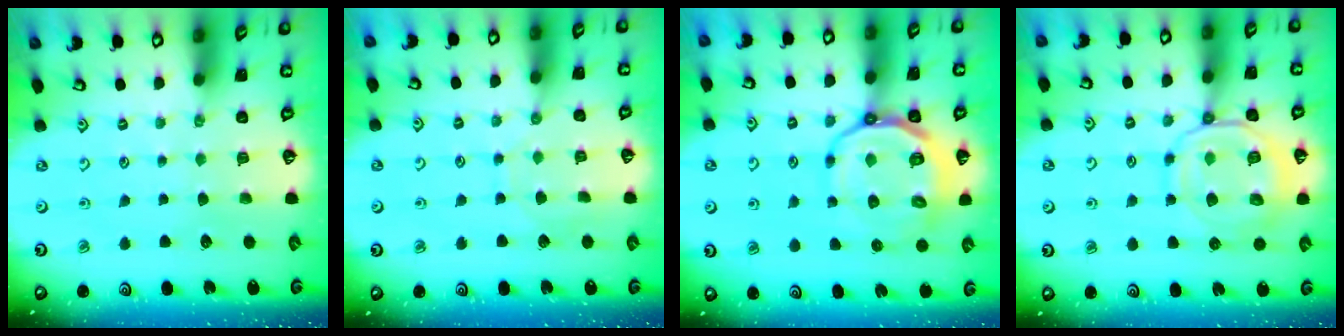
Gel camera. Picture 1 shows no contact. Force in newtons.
{"total": 7.1, "press": 7.1, "slide": 0.5}
{"total": 14.9, "press": 14.6, "slide": 2.8}
{"total": 12.8, "press": 12.7, "slide": 1.6}